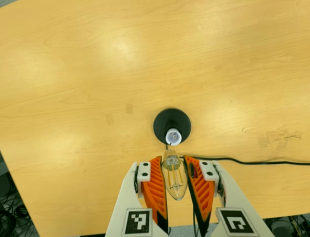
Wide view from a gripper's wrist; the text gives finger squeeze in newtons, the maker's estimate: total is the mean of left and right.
{"total": 19.2, "left": 20.6, "right": 17.8}